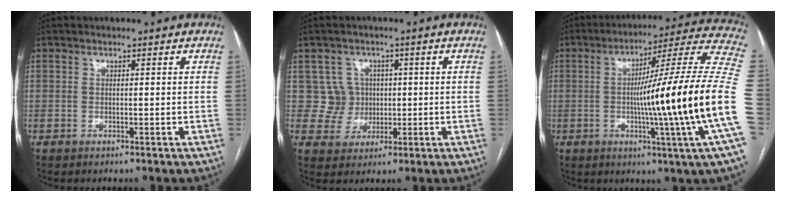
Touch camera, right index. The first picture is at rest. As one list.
[{"total": 4.8, "force": [0.7, 4.8, -0.1], "torque": [0.011, 0.015, 0.018]}, {"total": 24.9, "force": [-4.0, -2.3, 24.5], "torque": [-0.283, -0.001, -0.085]}]